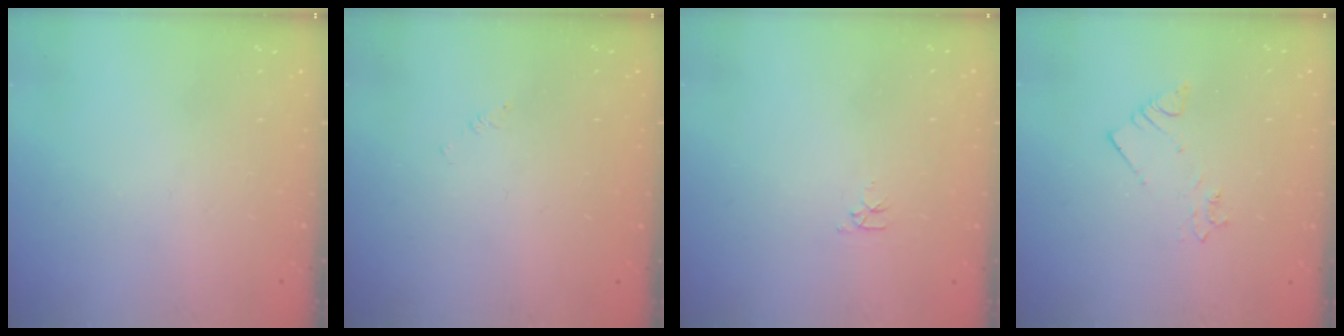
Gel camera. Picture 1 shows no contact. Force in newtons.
{"total": 1.7, "press": 1.7, "slide": 0.3}
{"total": 2.8, "press": 2.7, "slide": 0.4}
{"total": 2.7, "press": 2.7, "slide": 0.3}